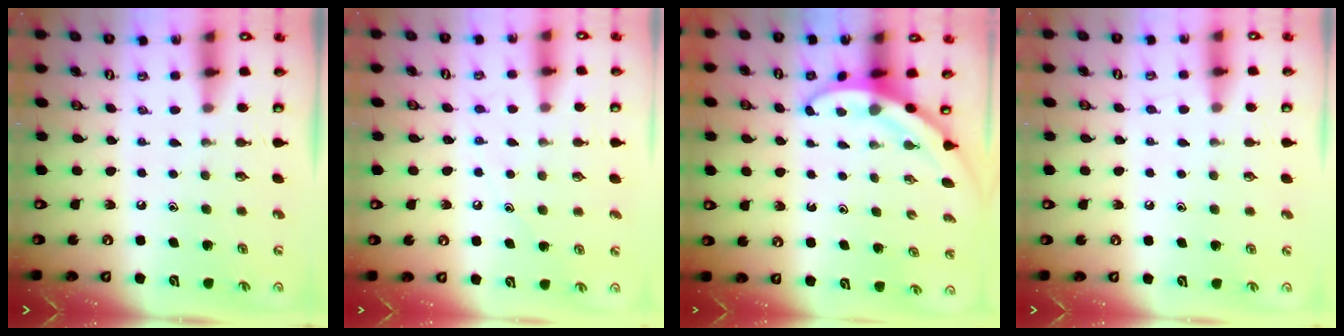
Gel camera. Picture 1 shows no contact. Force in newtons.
{"total": 5.9, "press": 5.9, "slide": 0.4}
{"total": 3.3, "press": 3.3, "slide": 0.2}
{"total": 4.0, "press": 4.0, "slide": 0.5}